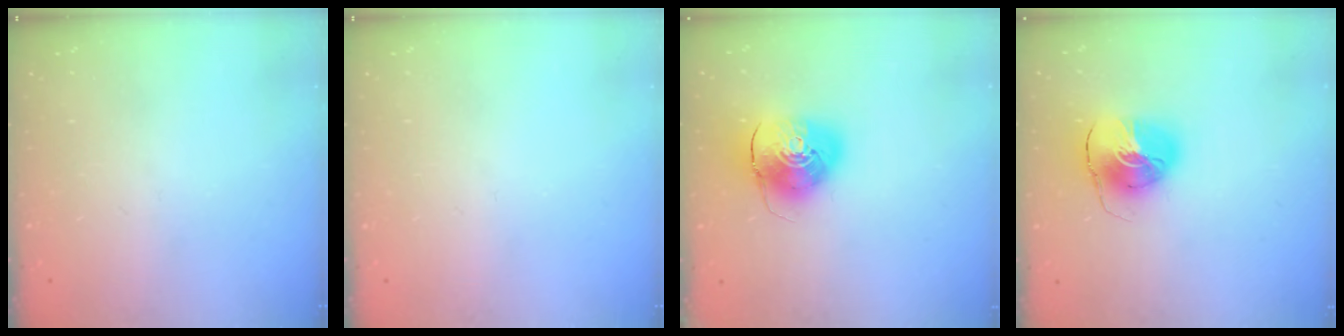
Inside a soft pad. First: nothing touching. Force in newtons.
{"total": 0.0}
{"total": 10.5, "press": 10.4, "slide": 1.8}
{"total": 9.3, "press": 9.2, "slide": 1.3}